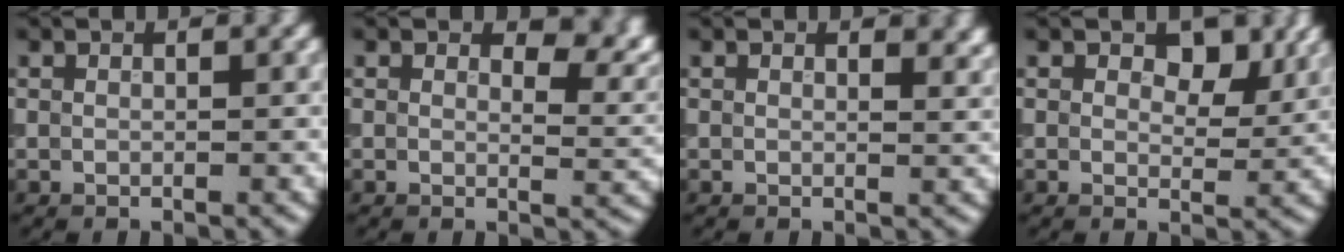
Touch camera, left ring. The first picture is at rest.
{"total": 4.2, "force": [1.8, 2.2, 3.0], "torque": [-0.038, -0.006, 0.023]}
{"total": 1.5, "force": [1.0, 0.6, 0.9], "torque": [-0.008, -0.004, 0.018]}
{"total": 4.1, "force": [1.8, 2.4, 2.7], "torque": [-0.039, -0.005, 0.021]}